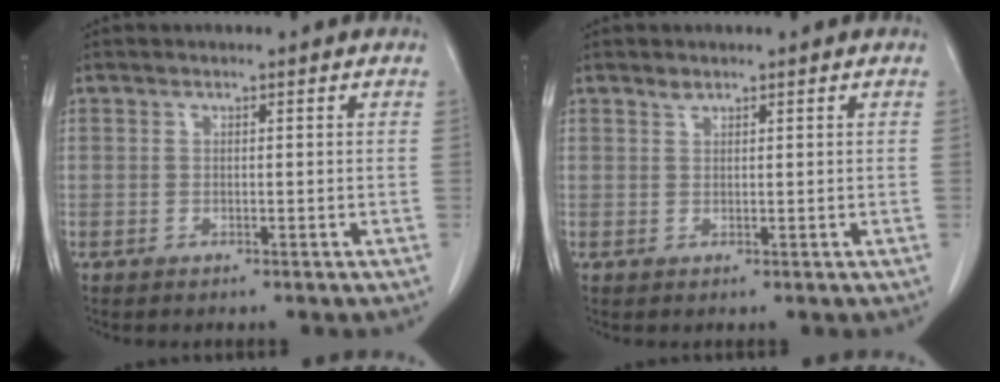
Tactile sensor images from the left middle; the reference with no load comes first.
{"total": 0.7, "force": [0.7, 0.2, 0.1], "torque": [-0.006, -0.002, 0.013]}